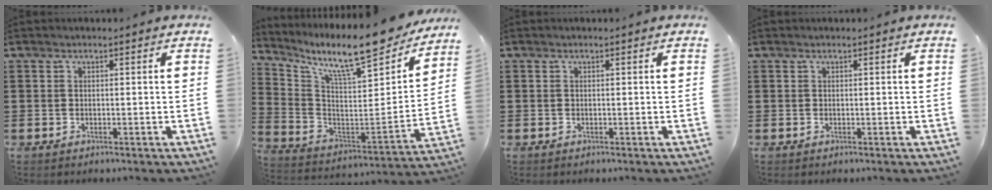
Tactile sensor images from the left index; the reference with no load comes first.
{"total": 12.2, "force": [10.2, 1.5, 6.6], "torque": [-0.127, -0.088, 0.163]}
{"total": 0.0}
{"total": 0.0}